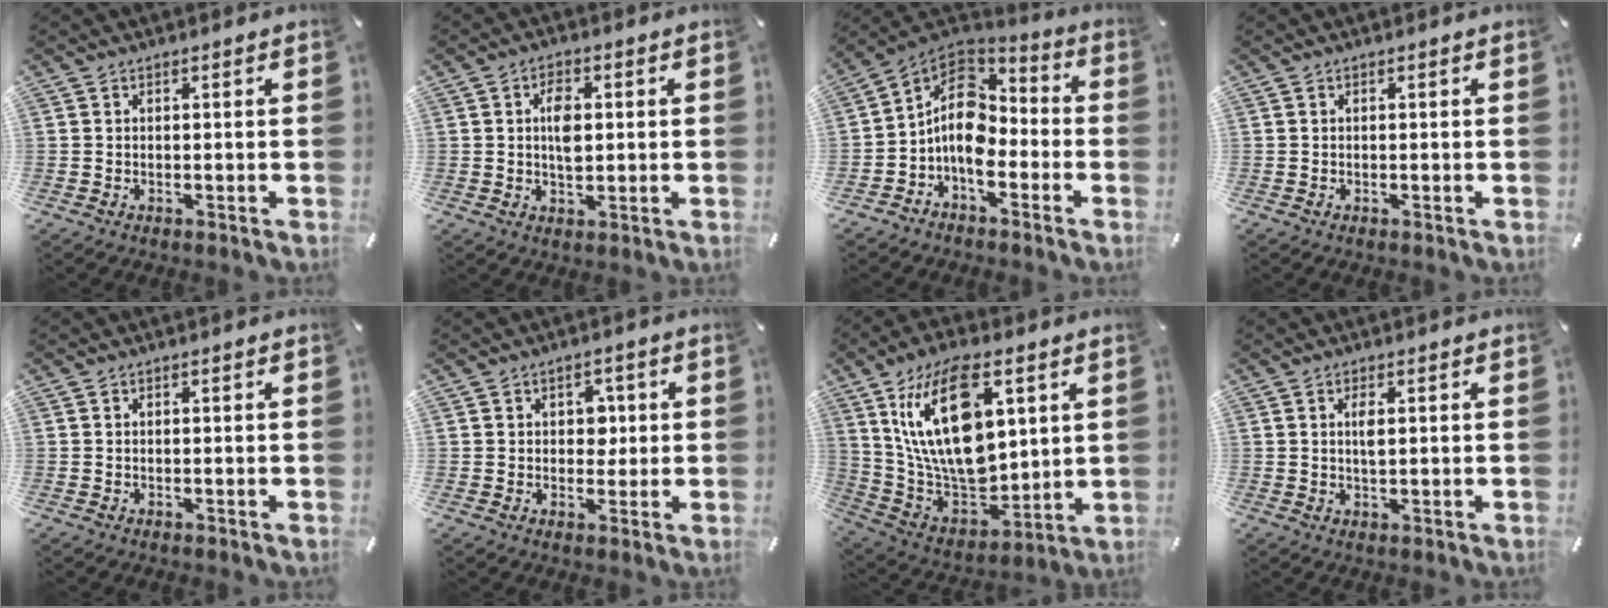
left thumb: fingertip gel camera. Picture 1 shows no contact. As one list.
[{"total": 5.3, "force": [0.7, 3.1, 4.3], "torque": [-0.081, -0.001, 0.005]}, {"total": 12.7, "force": [-3.4, 8.9, 8.4], "torque": [-0.169, 0.012, -0.064]}, {"total": 0.0}, {"total": 0.0}, {"total": 4.7, "force": [0.5, 3.7, 2.8], "torque": [-0.029, -0.004, -0.001]}, {"total": 23.1, "force": [8.5, 12.7, 17.3], "torque": [-0.370, -0.041, 0.136]}, {"total": 3.7, "force": [0.8, 2.0, 3.0], "torque": [-0.049, 0.001, 0.008]}]